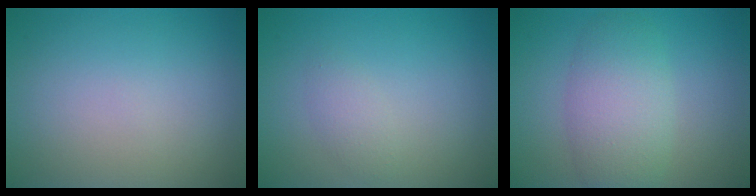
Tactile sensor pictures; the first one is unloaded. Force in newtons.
{"total": 1.3, "press": 1.3, "slide": 0.0}
{"total": 5.0, "press": 5.0, "slide": 0.3}